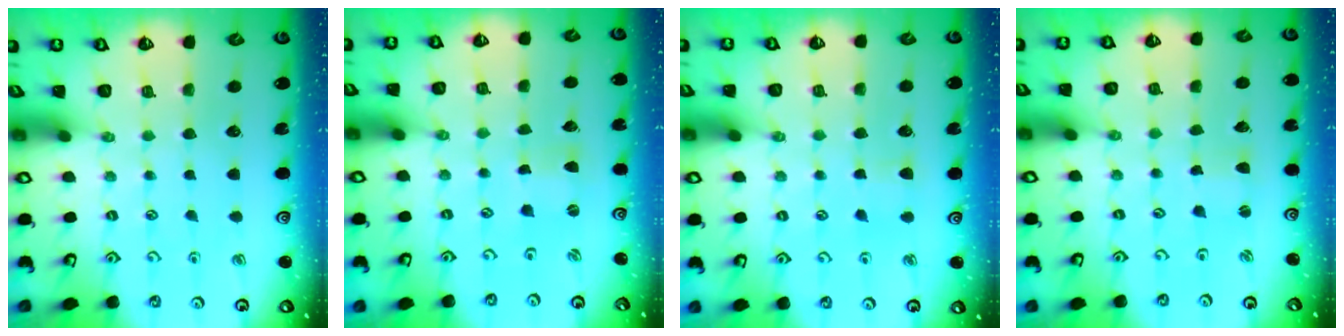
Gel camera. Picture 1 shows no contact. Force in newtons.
{"total": 0.0}
{"total": 4.0, "press": 3.9, "slide": 0.6}
{"total": 2.2, "press": 2.2, "slide": 0.2}